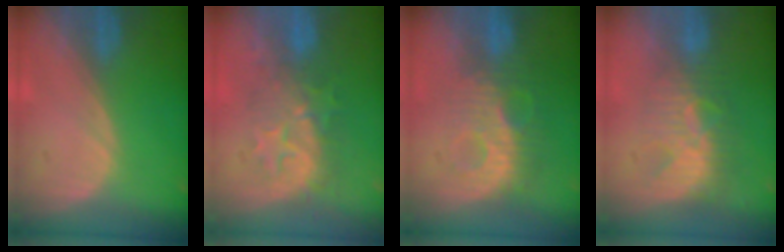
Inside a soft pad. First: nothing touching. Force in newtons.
{"total": 8.4, "press": 8.1, "slide": 2.2}
{"total": 9.3, "press": 8.3, "slide": 4.2}
{"total": 8.6, "press": 7.5, "slide": 4.0}